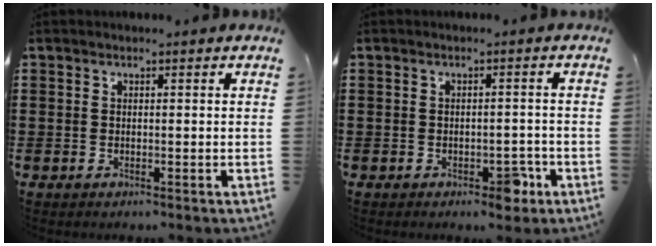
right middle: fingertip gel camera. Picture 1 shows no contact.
{"total": 3.1, "force": [-2.2, 1.3, 1.8], "torque": [-0.028, 0.005, -0.040]}